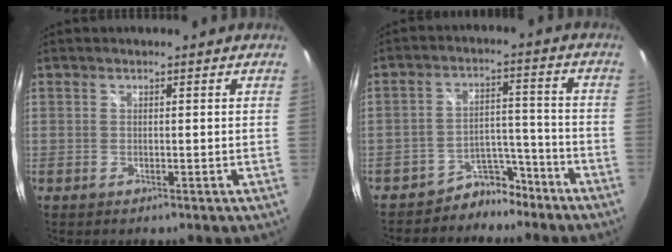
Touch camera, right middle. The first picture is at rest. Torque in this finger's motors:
{"motor_torque": [0.92, -1.22, -0.01, 0.00]}